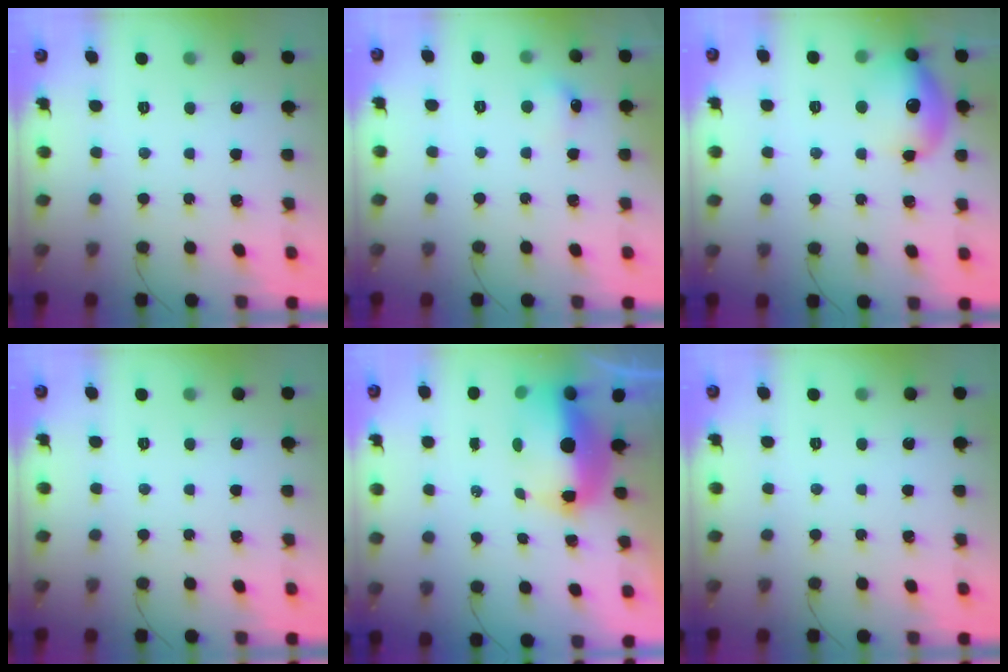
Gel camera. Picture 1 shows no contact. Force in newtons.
{"total": 5.8, "press": 5.6, "slide": 1.5}
{"total": 13.2, "press": 13.1, "slide": 1.5}
{"total": 0.0}
{"total": 10.7, "press": 10.5, "slide": 2.3}
{"total": 0.0}